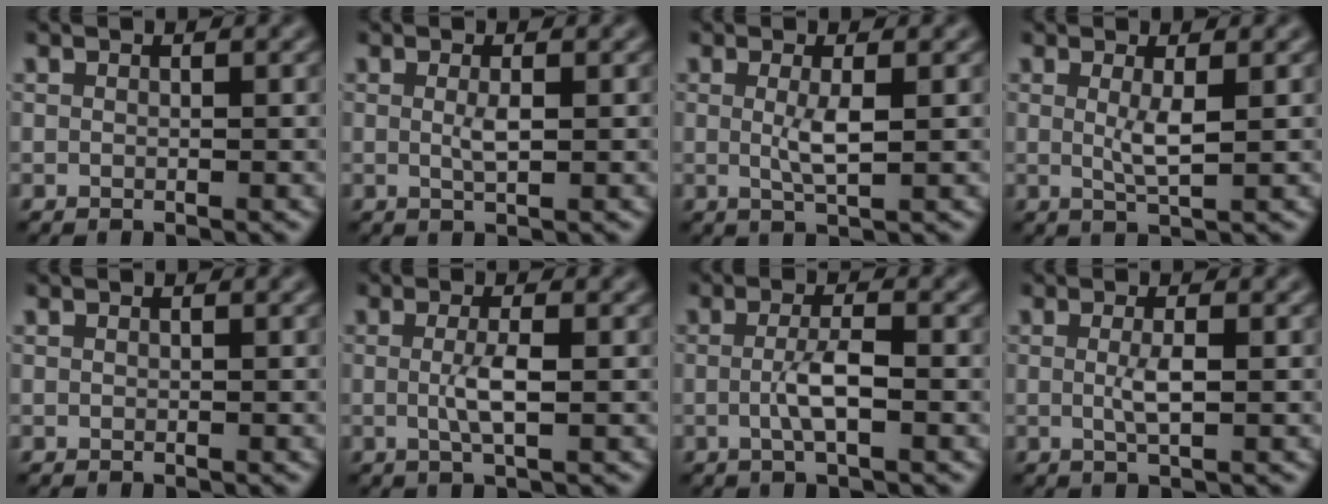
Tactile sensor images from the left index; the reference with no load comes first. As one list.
[{"total": 1.3, "force": [-0.5, 0.0, 1.2], "torque": [-0.020, 0.002, -0.003]}, {"total": 2.1, "force": [-0.4, 0.1, 2.0], "torque": [-0.040, -0.001, 0.000]}, {"total": 1.9, "force": [-0.2, 0.1, 1.9], "torque": [-0.037, -0.004, 0.005]}, {"total": 0.0}, {"total": 2.3, "force": [-0.7, 0.2, 2.2], "torque": [-0.044, 0.001, -0.008]}, {"total": 2.7, "force": [-1.0, 0.3, 2.4], "torque": [-0.044, 0.004, -0.016]}, {"total": 1.8, "force": [-0.6, 0.1, 1.7], "torque": [-0.032, 0.002, -0.005]}]